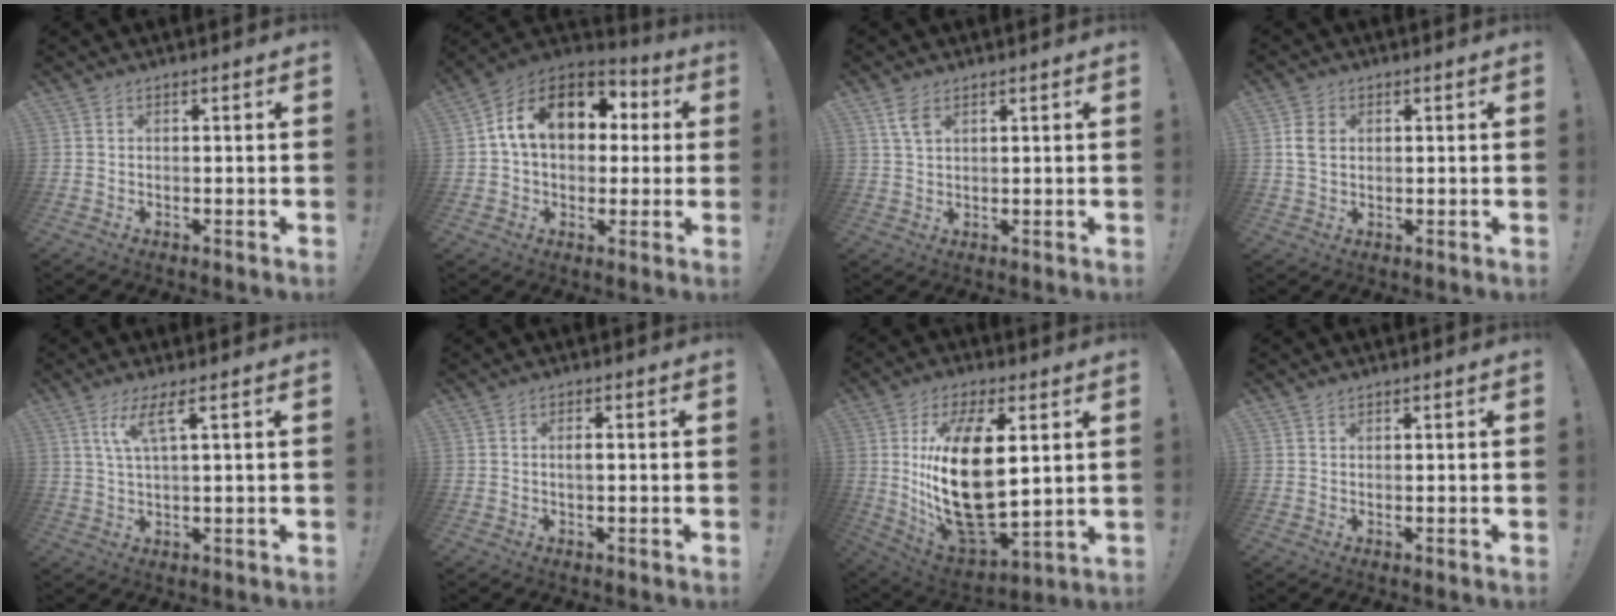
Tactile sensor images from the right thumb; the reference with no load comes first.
{"total": 17.3, "force": [4.7, 11.9, 11.7], "torque": [-0.187, 0.011, 0.086]}
{"total": 4.4, "force": [2.5, 2.1, 3.0], "torque": [-0.048, -0.010, 0.045]}
{"total": 4.8, "force": [1.2, 3.6, 2.9], "torque": [-0.051, 0.003, 0.021]}
{"total": 6.4, "force": [3.0, 0.9, 5.5], "torque": [-0.112, -0.001, 0.049]}
{"total": 1.4, "force": [-0.1, 0.4, 1.3], "torque": [-0.017, -0.001, -0.004]}
{"total": 23.0, "force": [4.3, 11.3, 19.6], "torque": [-0.398, -0.035, 0.077]}
{"total": 0.7, "force": [0.6, 0.3, 0.2], "torque": [-0.003, -0.001, 0.012]}